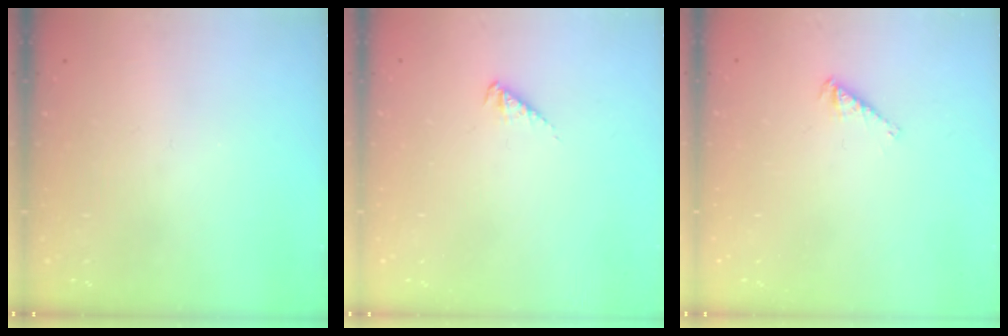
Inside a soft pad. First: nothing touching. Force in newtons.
{"total": 3.0, "press": 2.9, "slide": 0.5}
{"total": 2.8, "press": 2.7, "slide": 0.5}